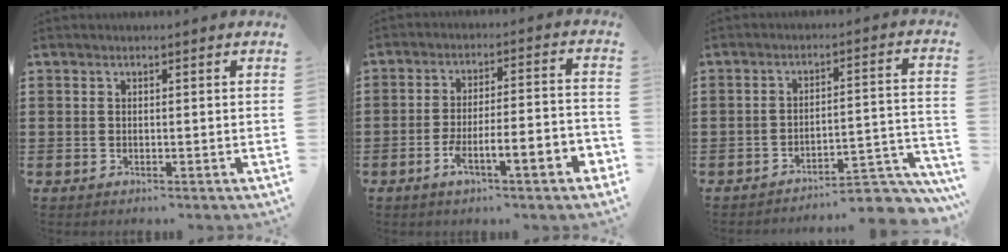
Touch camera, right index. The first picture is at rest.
{"total": 6.3, "force": [-3.9, 0.6, 4.9], "torque": [-0.089, -0.006, -0.076]}
{"total": 6.2, "force": [-5.6, 0.9, 2.5], "torque": [-0.036, 0.001, -0.106]}